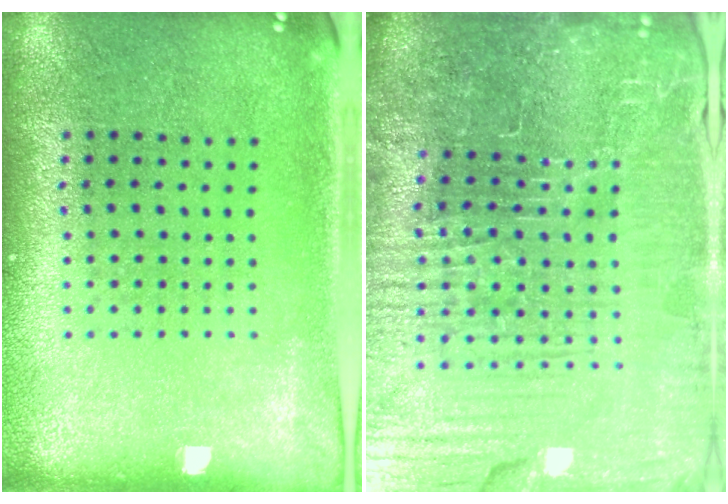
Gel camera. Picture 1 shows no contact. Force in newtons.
{"total": 7.2, "press": 6.3, "slide": 3.4}